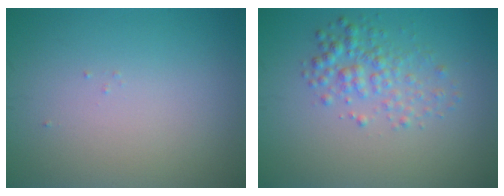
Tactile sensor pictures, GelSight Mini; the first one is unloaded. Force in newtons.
{"total": 2.8, "press": 2.8, "slide": 0.0}